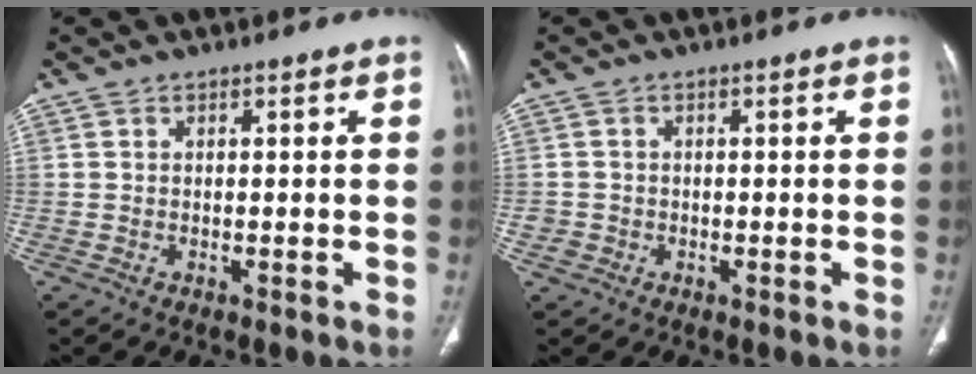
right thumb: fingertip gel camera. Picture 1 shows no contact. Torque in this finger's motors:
{"motor_torque": [0.14, -0.01, 0.33, 0.09, 0.03]}